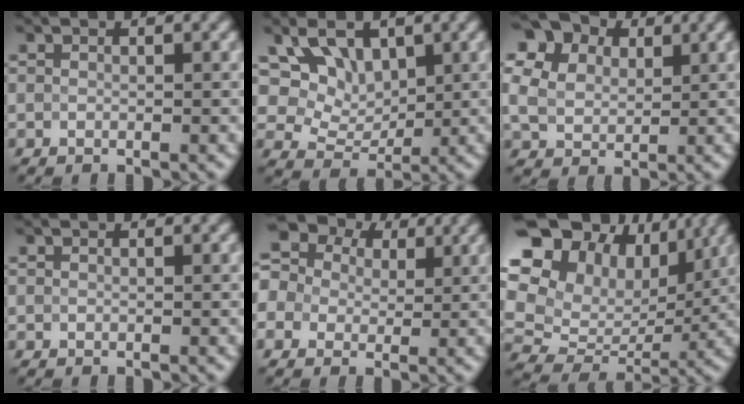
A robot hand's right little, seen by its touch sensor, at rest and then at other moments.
{"total": 5.4, "force": [2.0, 3.8, 3.2], "torque": [-0.055, -0.006, 0.034]}
{"total": 14.6, "force": [7.4, 10.4, 7.1], "torque": [-0.179, 0.038, 0.126]}
{"total": 0.0}
{"total": 12.2, "force": [4.2, 9.8, 5.9], "torque": [-0.142, 0.046, 0.047]}
{"total": 21.3, "force": [7.1, 16.7, 11.2], "torque": [-0.237, 0.030, 0.111]}